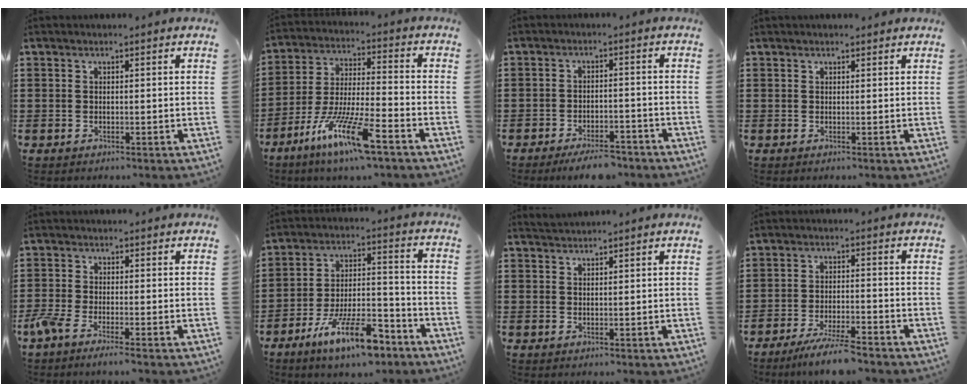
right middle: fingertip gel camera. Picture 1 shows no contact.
{"total": 11.6, "force": [-7.7, 1.3, 8.6], "torque": [-0.176, -0.002, -0.150]}
{"total": 4.2, "force": [-3.8, 0.8, 1.6], "torque": [-0.025, 0.006, -0.073]}
{"total": 0.9, "force": [0.9, 0.0, 0.1], "torque": [0.004, -0.004, 0.015]}
{"total": 2.9, "force": [-2.0, 0.3, 2.0], "torque": [-0.065, -0.010, -0.046]}
{"total": 12.7, "force": [-8.6, 3.3, 8.8], "torque": [-0.157, 0.026, -0.160]}
{"total": 1.4, "force": [1.4, 0.0, 0.1], "torque": [-0.006, 0.000, 0.028]}
{"total": 5.7, "force": [-5.1, 0.2, 2.5], "torque": [-0.052, -0.010, -0.096]}